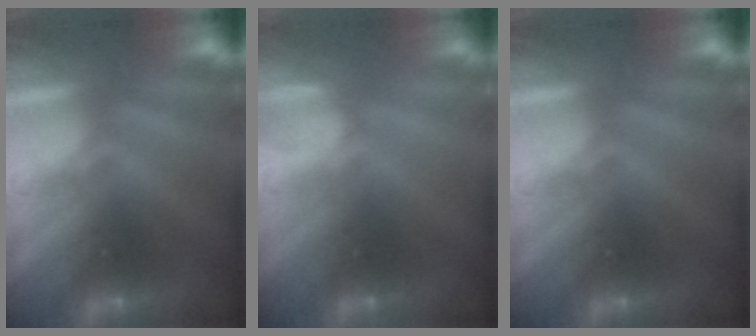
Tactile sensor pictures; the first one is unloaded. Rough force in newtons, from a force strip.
{"total": 3.6}
{"total": 0.0}